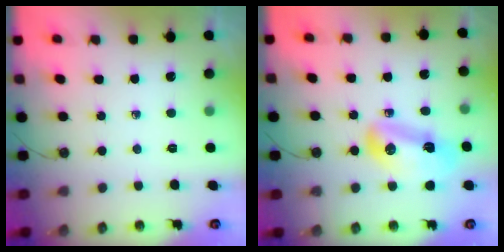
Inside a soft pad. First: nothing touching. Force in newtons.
{"total": 10.1, "press": 9.9, "slide": 2.2}